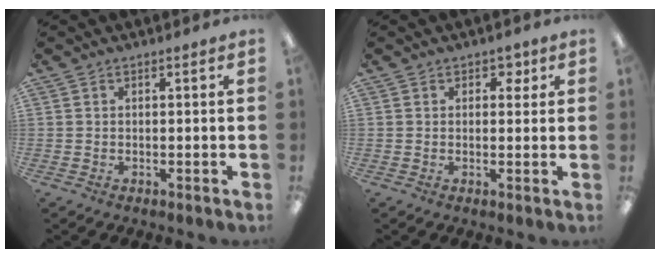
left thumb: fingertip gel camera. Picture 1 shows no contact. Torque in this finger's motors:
{"motor_torque": [-0.37, 0.14, -0.21, -0.18, 0.00]}